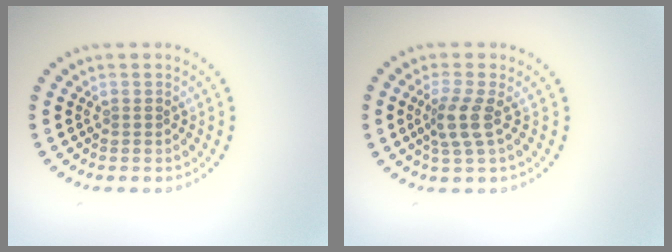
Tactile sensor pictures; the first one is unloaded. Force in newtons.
{"total": 2.6, "press": 2.0, "slide": 1.7}